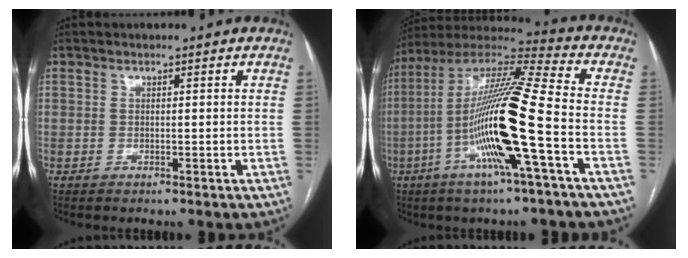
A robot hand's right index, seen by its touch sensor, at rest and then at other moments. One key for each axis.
{"total": 18.8, "fx": -5.0, "fy": -0.1, "fz": 18.1, "tx": -0.352, "ty": -0.004, "tz": -0.104}